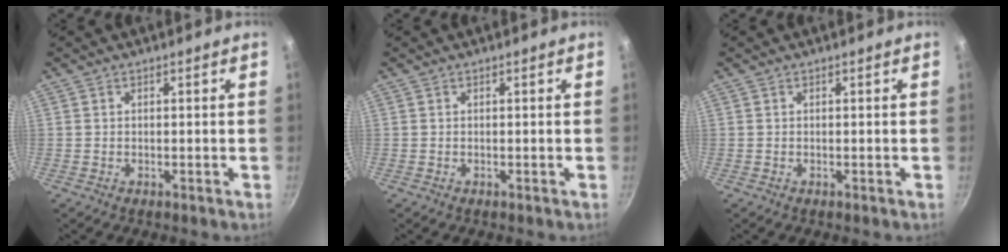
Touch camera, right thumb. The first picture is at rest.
{"total": 0.0}
{"total": 0.0}